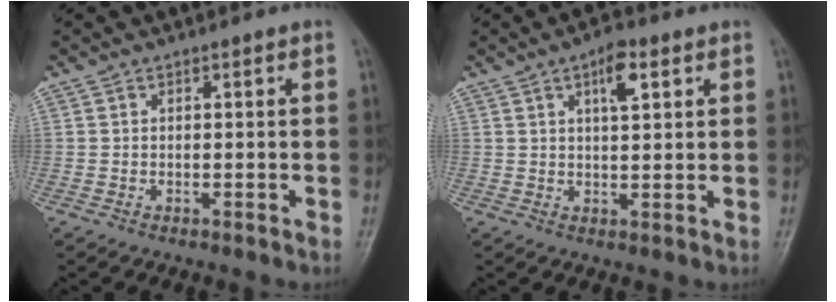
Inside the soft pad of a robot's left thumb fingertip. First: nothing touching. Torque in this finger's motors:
{"motor_torque": [0.79, 0.54, 0.67, -0.15, 0.00]}